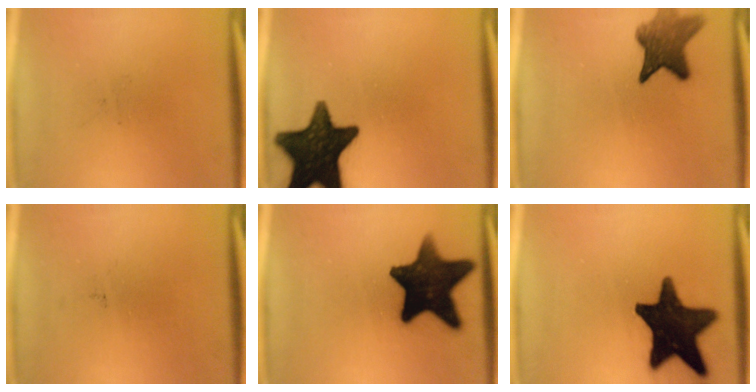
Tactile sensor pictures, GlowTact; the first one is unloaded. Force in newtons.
{"total": 17.6}
{"total": 7.1}
{"total": 0.0}
{"total": 15.9}
{"total": 18.5}